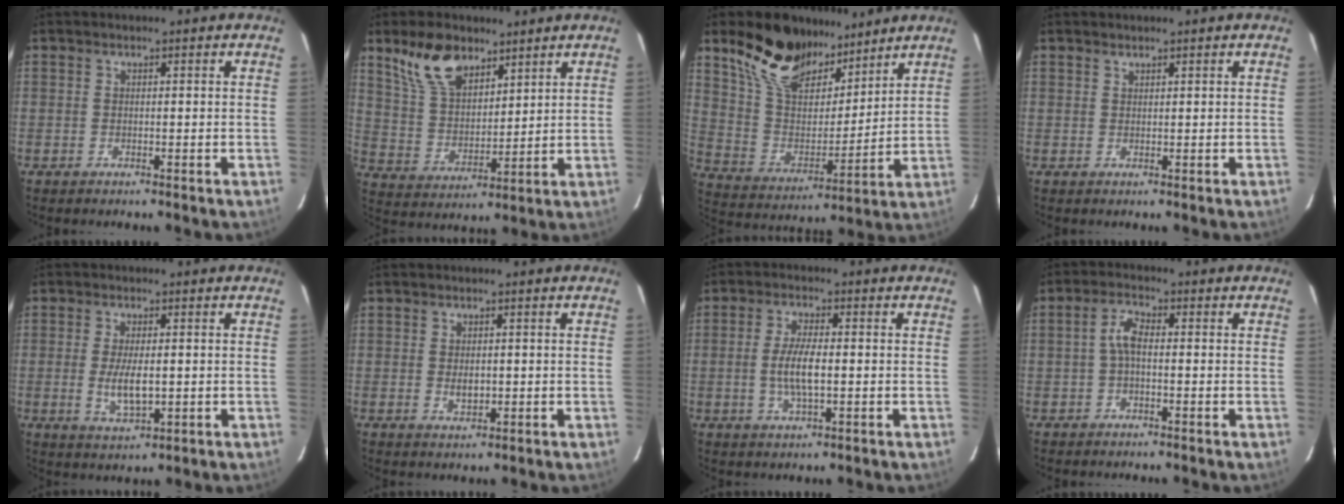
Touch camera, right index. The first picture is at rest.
{"total": 11.6, "force": [7.7, 6.1, 6.1], "torque": [-0.122, 0.022, 0.159]}
{"total": 18.5, "force": [12.9, 9.4, 9.4], "torque": [-0.206, 0.034, 0.244]}
{"total": 0.6, "force": [0.6, 0.2, 0.0], "torque": [-0.002, 0.001, 0.012]}
{"total": 6.2, "force": [-0.7, 2.5, 5.7], "torque": [-0.110, -0.012, -0.008]}
{"total": 2.8, "force": [-0.2, 1.8, 2.1], "torque": [-0.034, -0.004, -0.001]}
{"total": 6.3, "force": [-0.6, 1.8, 6.0], "torque": [-0.117, -0.003, -0.012]}
{"total": 3.4, "force": [-0.5, 1.4, 3.0], "torque": [-0.065, 0.013, -0.010]}